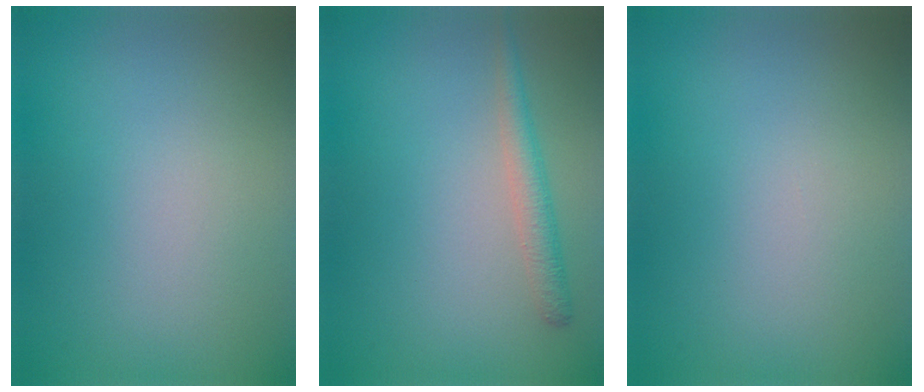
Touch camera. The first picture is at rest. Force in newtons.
{"total": 2.1, "press": 2.1, "slide": 0.1}
{"total": 0.0}